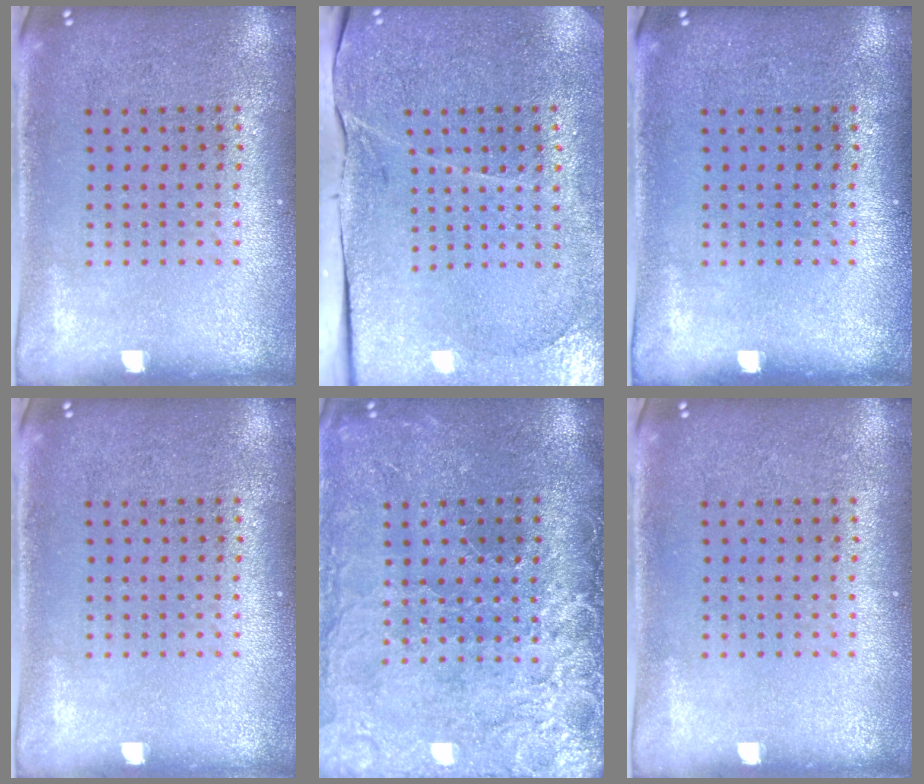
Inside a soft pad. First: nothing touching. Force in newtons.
{"total": 3.3, "press": 3.2, "slide": 0.6}
{"total": 0.0}
{"total": 0.0}
{"total": 3.9, "press": 3.4, "slide": 1.9}
{"total": 0.0}